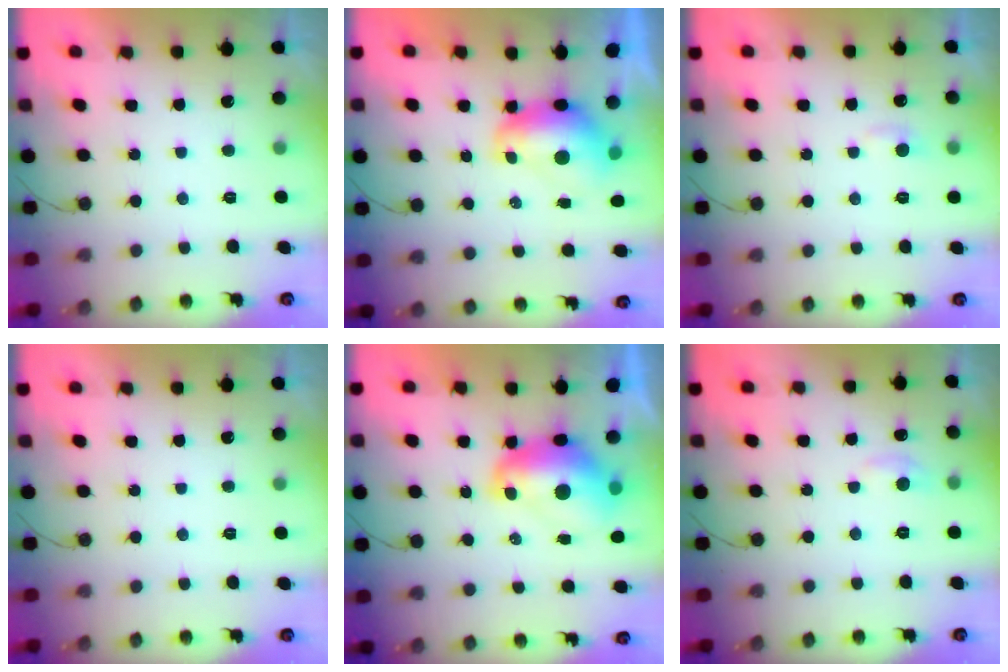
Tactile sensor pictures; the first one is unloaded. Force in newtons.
{"total": 8.4, "press": 8.3, "slide": 0.8}
{"total": 3.3, "press": 3.3, "slide": 0.4}
{"total": 0.0}
{"total": 12.0, "press": 11.9, "slide": 1.2}
{"total": 6.5, "press": 6.4, "slide": 0.9}